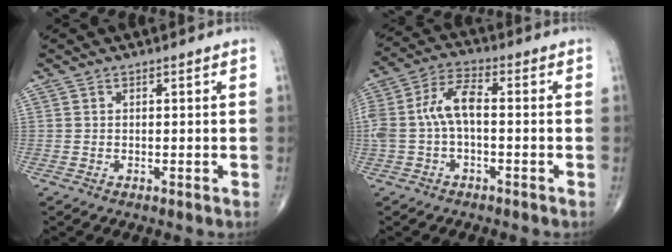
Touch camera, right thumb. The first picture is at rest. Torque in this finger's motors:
{"motor_torque": [0.30, 0.16, 0.75, -0.31, 0.31]}